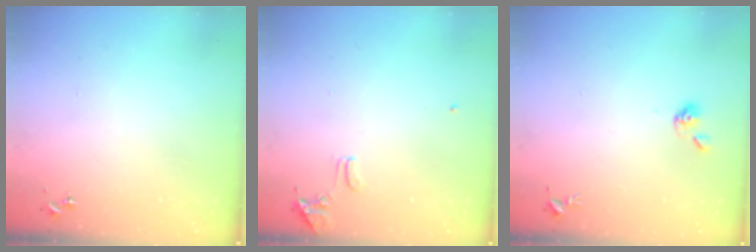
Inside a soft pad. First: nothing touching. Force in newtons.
{"total": 8.0, "press": 7.9, "slide": 0.7}
{"total": 4.8, "press": 4.8, "slide": 0.8}